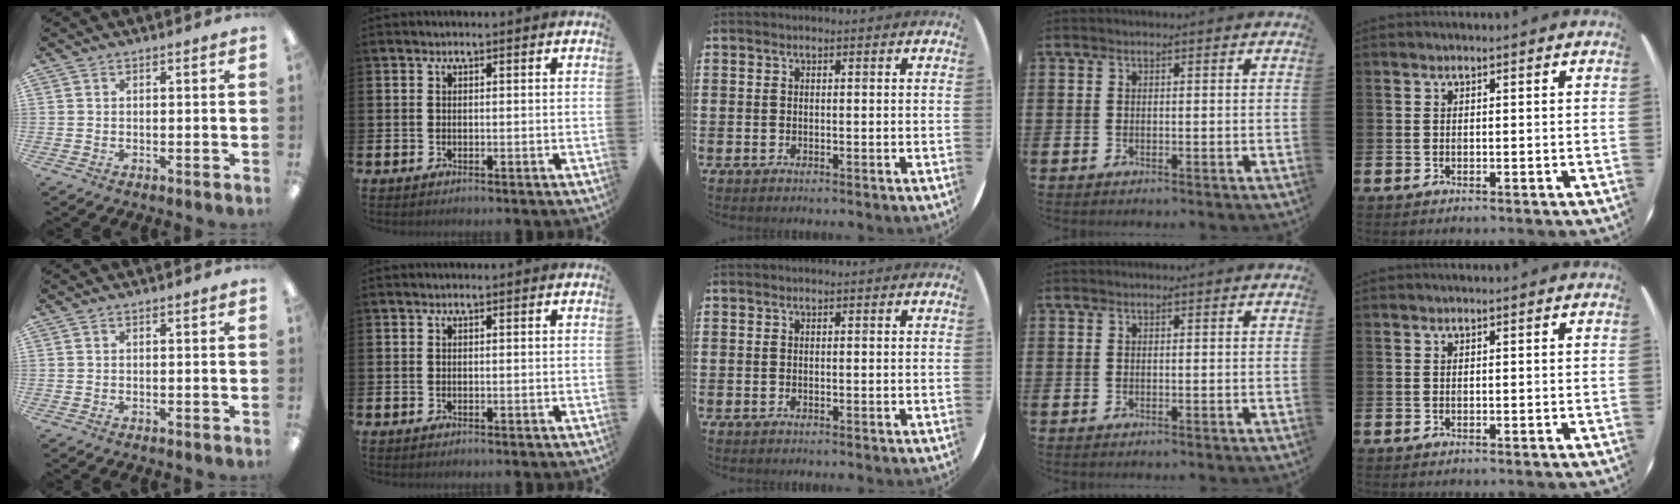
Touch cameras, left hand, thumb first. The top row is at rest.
{}